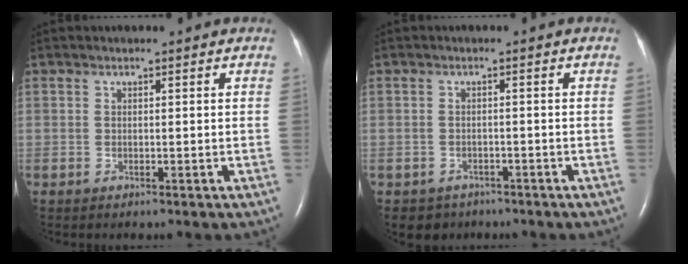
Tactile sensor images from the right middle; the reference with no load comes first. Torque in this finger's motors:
{"motor_torque": [0.26, -0.24, -0.01, 0.00]}